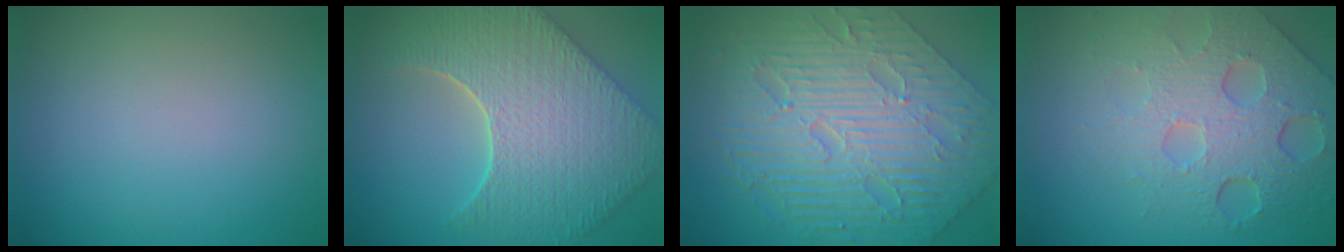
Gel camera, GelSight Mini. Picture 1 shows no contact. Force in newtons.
{"total": 9.4, "press": 7.5, "slide": 5.6}
{"total": 10.5, "press": 7.2, "slide": 7.7}
{"total": 7.9, "press": 5.3, "slide": 5.8}